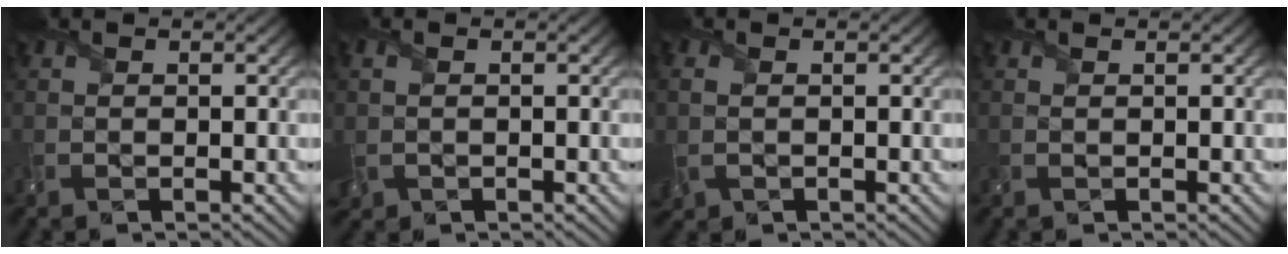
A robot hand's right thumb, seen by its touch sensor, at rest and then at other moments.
{"total": 1.9, "force": [-0.3, 1.4, 1.2], "torque": [-0.038, -0.005, -0.004]}
{"total": 2.6, "force": [-0.3, 2.0, 1.7], "torque": [-0.054, -0.007, -0.005]}
{"total": 0.0}